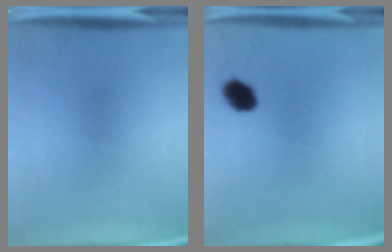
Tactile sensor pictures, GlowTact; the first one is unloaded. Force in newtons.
{"total": 4.5}